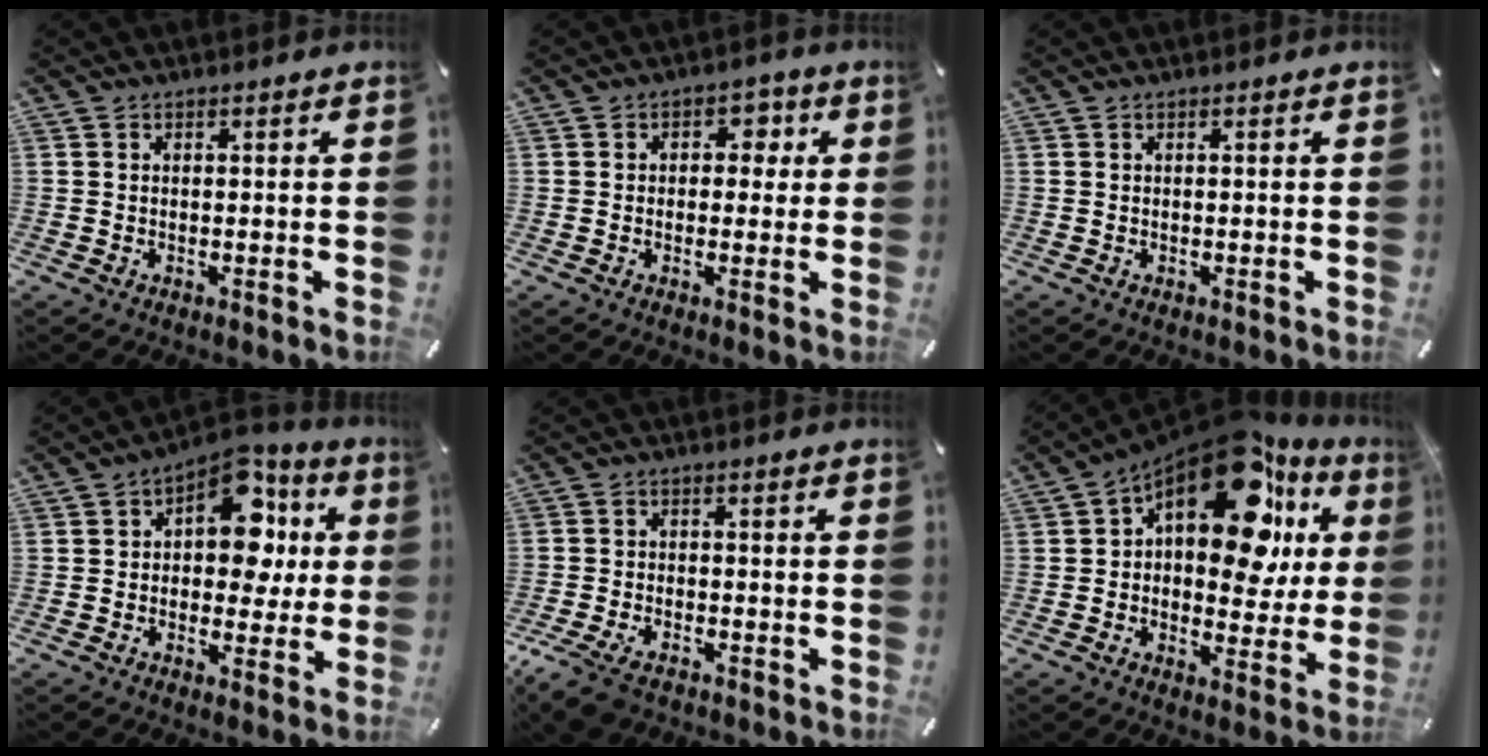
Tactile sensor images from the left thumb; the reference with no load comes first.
{"total": 4.1, "force": [0.1, 3.4, 2.4], "torque": [-0.019, 0.001, -0.008]}
{"total": 0.0}
{"total": 14.1, "force": [4.2, 9.4, 9.6], "torque": [-0.130, -0.028, 0.074]}
{"total": 6.2, "force": [-4.2, 3.3, 3.1], "torque": [-0.080, 0.010, -0.082]}
{"total": 22.4, "force": [11.5, 11.3, 15.6], "torque": [-0.221, -0.079, 0.195]}